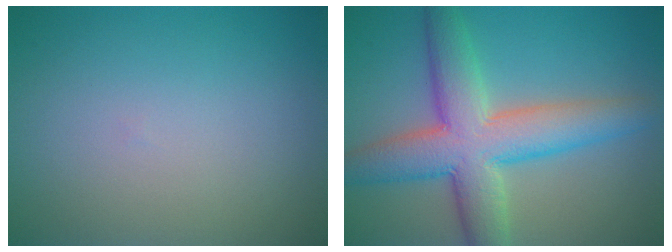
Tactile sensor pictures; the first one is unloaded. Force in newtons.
{"total": 8.5, "press": 8.5, "slide": 0.2}